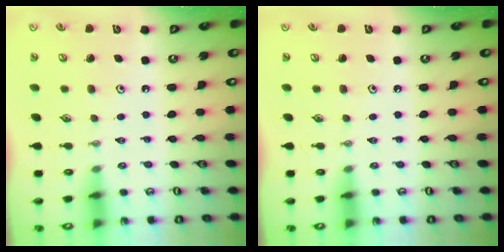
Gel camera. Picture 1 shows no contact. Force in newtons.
{"total": 0.0}